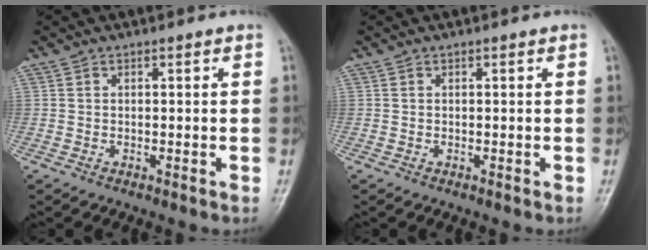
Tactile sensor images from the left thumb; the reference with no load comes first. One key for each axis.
{"total": 0.0}